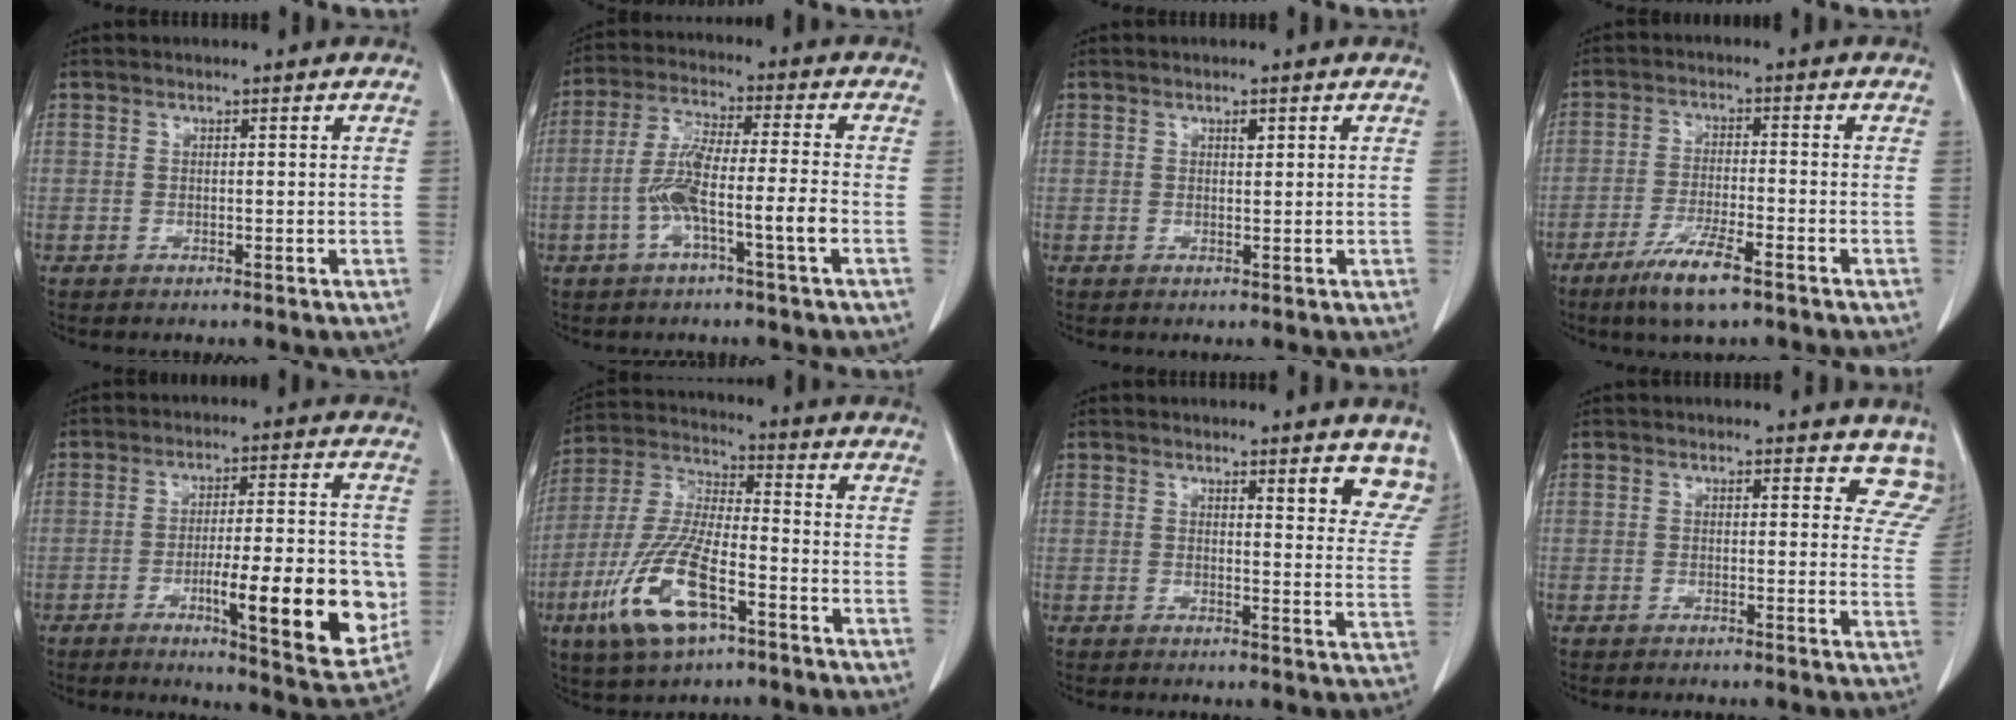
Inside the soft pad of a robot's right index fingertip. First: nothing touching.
{"total": 8.9, "force": [-2.9, 0.2, 8.4], "torque": [-0.167, 0.013, -0.055]}
{"total": 0.9, "force": [0.5, 0.4, 0.7], "torque": [-0.011, -0.002, 0.007]}
{"total": 7.5, "force": [-5.0, 0.6, 5.6], "torque": [-0.112, -0.015, -0.089]}
{"total": 15.6, "force": [-3.8, 2.7, 14.9], "torque": [-0.198, -0.004, -0.045]}
{"total": 14.3, "force": [-6.6, 4.1, 12.0], "torque": [-0.262, -0.011, -0.123]}
{"total": 7.8, "force": [6.6, 1.6, 3.8], "torque": [-0.026, -0.027, 0.054]}
{"total": 7.1, "force": [6.4, 2.8, 1.3], "torque": [0.026, -0.019, 0.039]}